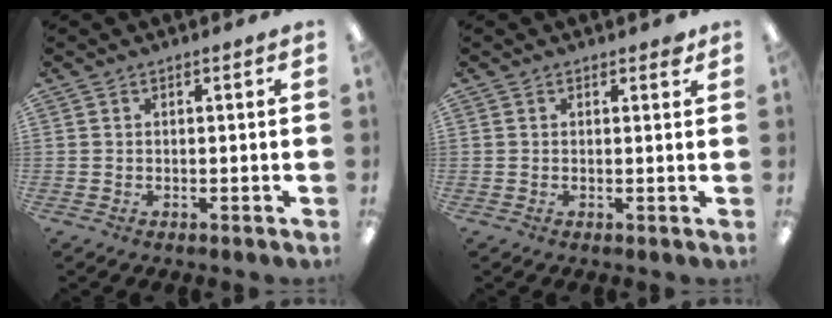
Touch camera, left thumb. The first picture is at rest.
{"total": 1.1, "force": [0.9, 0.3, 0.6], "torque": [0.003, -0.006, 0.012]}